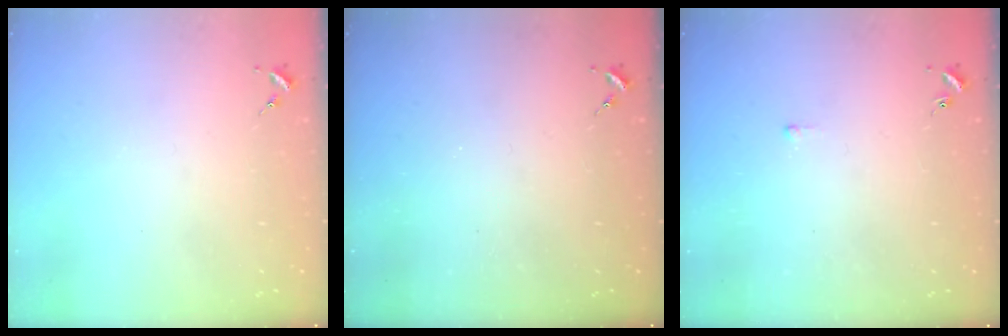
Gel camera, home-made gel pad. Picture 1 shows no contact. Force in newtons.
{"total": 0.0}
{"total": 1.8, "press": 1.8, "slide": 0.3}